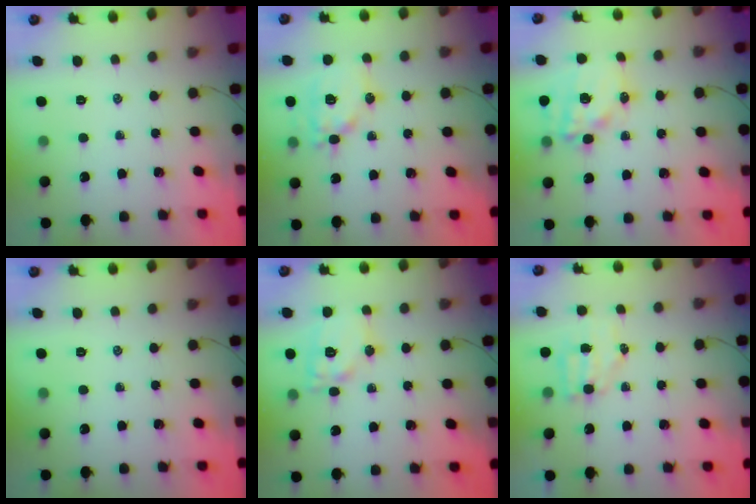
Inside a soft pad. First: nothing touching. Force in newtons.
{"total": 13.3, "press": 13.2, "slide": 1.7}
{"total": 14.4, "press": 14.0, "slide": 3.4}
{"total": 0.0}
{"total": 12.0, "press": 12.0, "slide": 1.1}
{"total": 5.4, "press": 5.3, "slide": 0.7}